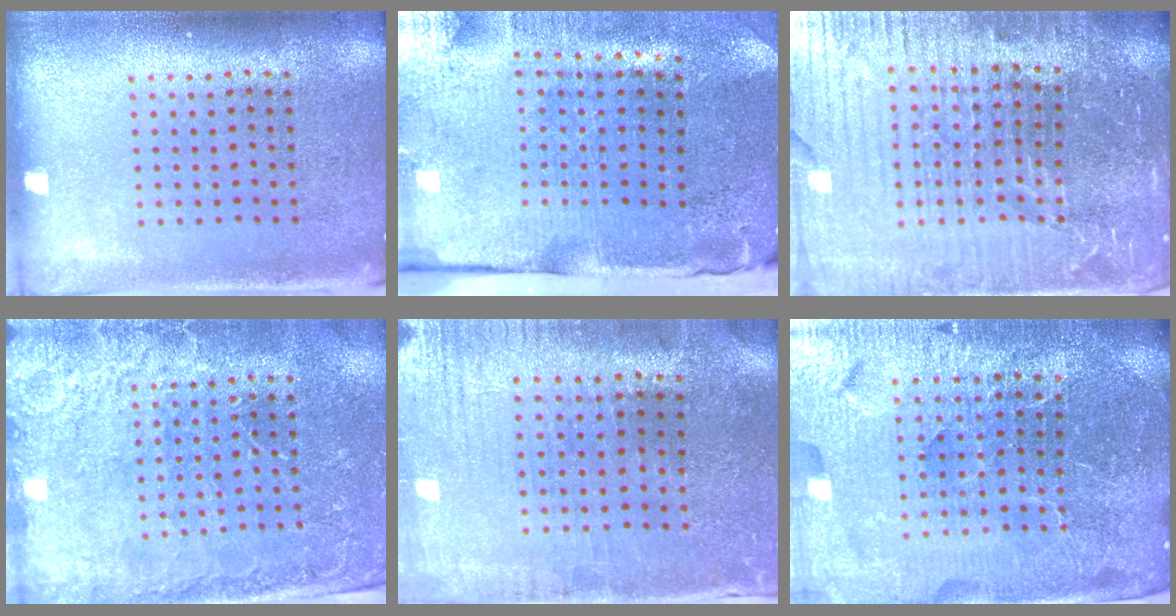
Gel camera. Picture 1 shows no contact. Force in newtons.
{"total": 4.6, "press": 3.7, "slide": 2.8}
{"total": 6.8, "press": 5.9, "slide": 3.3}
{"total": 2.8, "press": 2.8, "slide": 0.2}
{"total": 0.5, "press": 0.3, "slide": 0.4}
{"total": 6.1, "press": 5.4, "slide": 2.7}